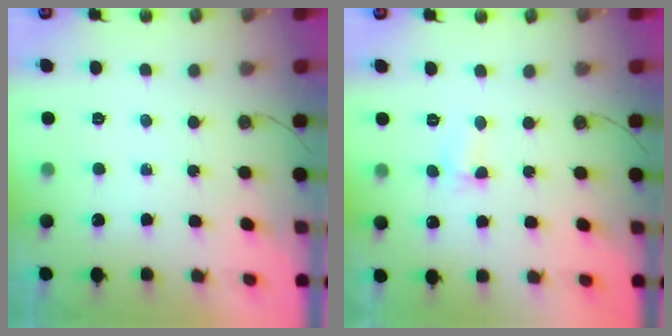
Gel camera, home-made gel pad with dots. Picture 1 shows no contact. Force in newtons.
{"total": 2.6, "press": 2.5, "slide": 0.5}